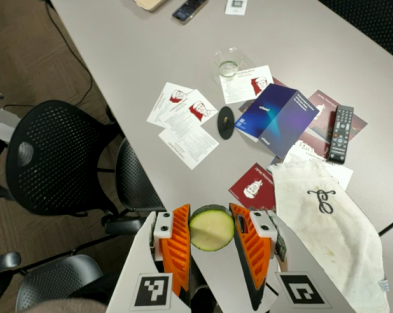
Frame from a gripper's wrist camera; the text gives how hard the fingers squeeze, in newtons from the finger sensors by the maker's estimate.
{"total": 13.2, "left": 14.2, "right": 12.2}